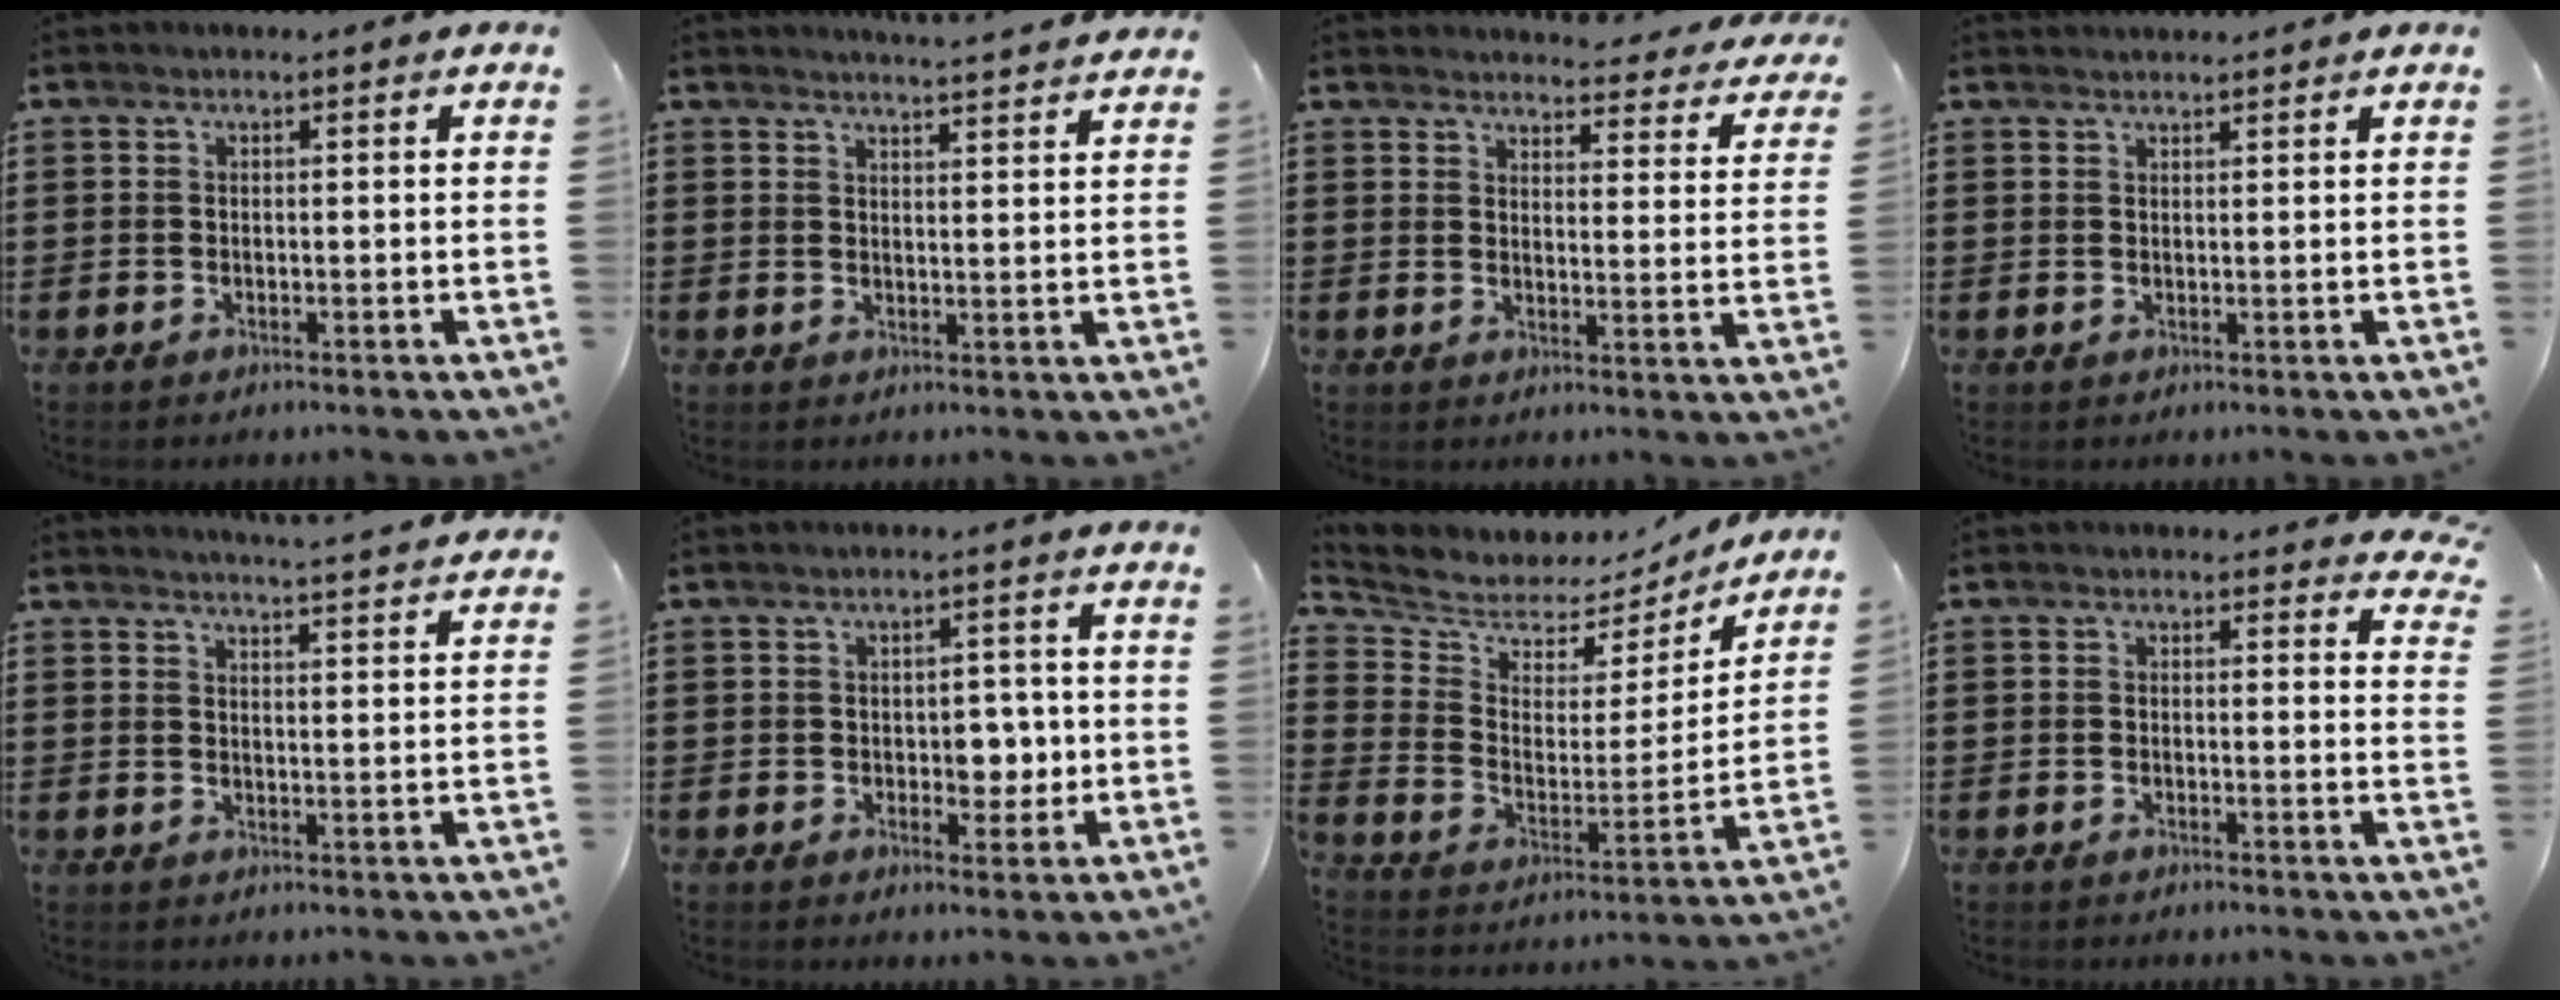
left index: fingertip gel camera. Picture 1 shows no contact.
{"total": 3.3, "force": [3.2, -0.7, 0.2], "torque": [-0.014, -0.019, 0.057]}
{"total": 3.7, "force": [3.7, 0.1, 0.5], "torque": [-0.019, -0.027, 0.062]}
{"total": 1.3, "force": [1.3, 0.1, 0.1], "torque": [-0.004, 0.000, 0.025]}
{"total": 3.6, "force": [3.5, -0.8, 0.3], "torque": [-0.010, -0.026, 0.058]}
{"total": 4.3, "force": [-0.2, 2.9, 3.2], "torque": [-0.051, -0.001, -0.011]}
{"total": 5.0, "force": [4.5, 2.0, -0.2], "torque": [-0.038, -0.041, 0.074]}
{"total": 1.3, "force": [1.0, 0.7, 0.4], "torque": [-0.005, 0.001, 0.018]}